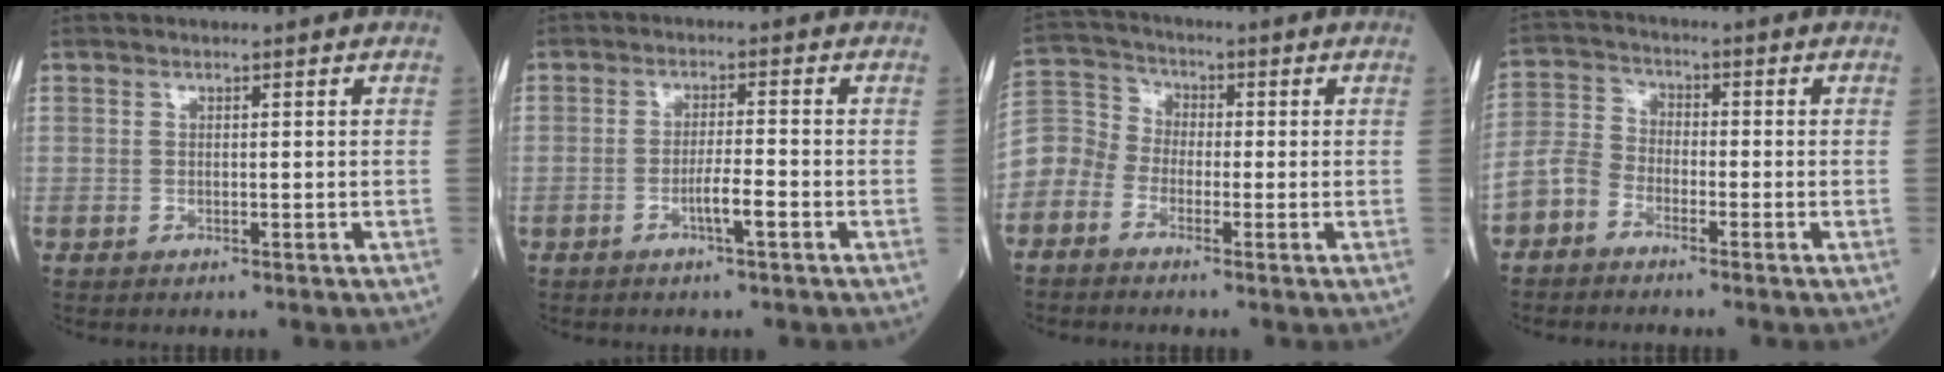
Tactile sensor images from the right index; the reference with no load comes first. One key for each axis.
{"total": 3.2, "fx": -1.4, "fy": 0.0, "fz": 2.9, "tx": -0.051, "ty": 0.000, "tz": -0.026}
{"total": 6.2, "fx": -3.0, "fy": 5.2, "fz": 1.5, "tx": -0.033, "ty": 0.035, "tz": -0.069}
{"total": 4.5, "fx": -3.2, "fy": 2.8, "fz": 1.6, "tx": -0.040, "ty": 0.007, "tz": -0.076}